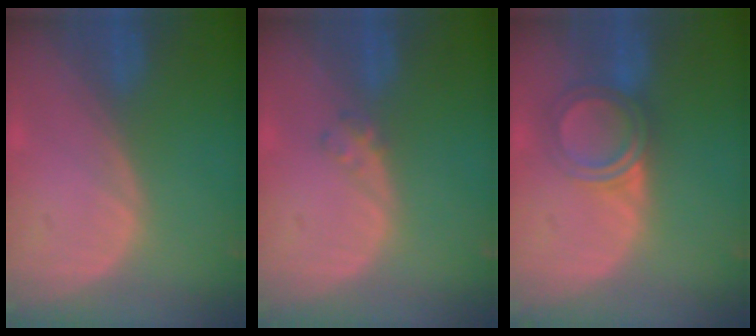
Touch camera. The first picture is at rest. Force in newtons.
{"total": 1.6, "press": 1.6, "slide": 0.2}
{"total": 5.0, "press": 5.0, "slide": 0.4}